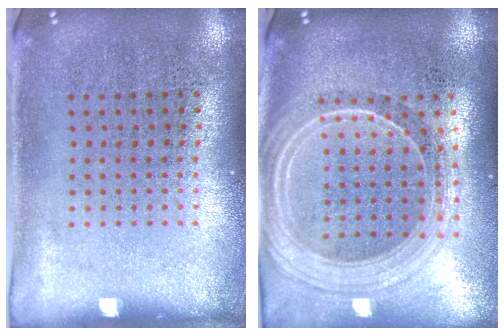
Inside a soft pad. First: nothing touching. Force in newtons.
{"total": 2.3, "press": 2.0, "slide": 1.2}